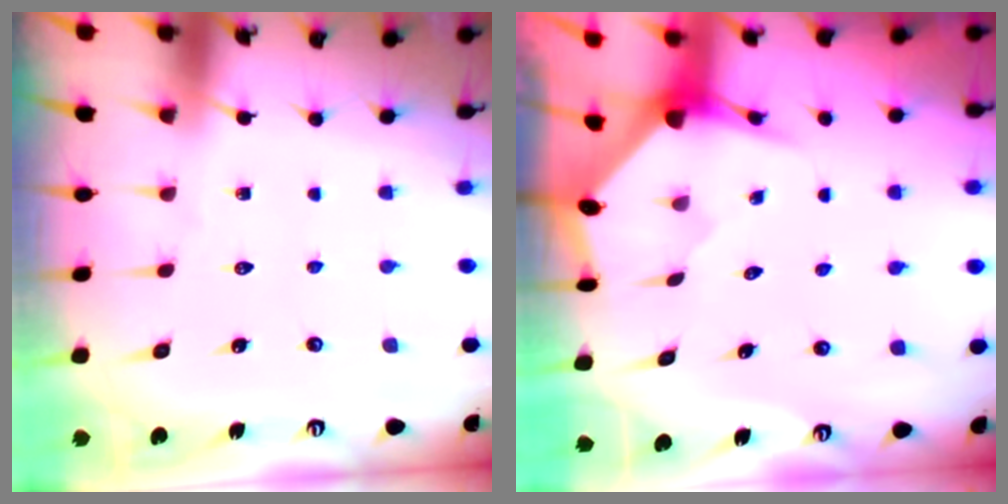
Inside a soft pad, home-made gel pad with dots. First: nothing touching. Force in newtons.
{"total": 3.2, "press": 3.2, "slide": 0.3}